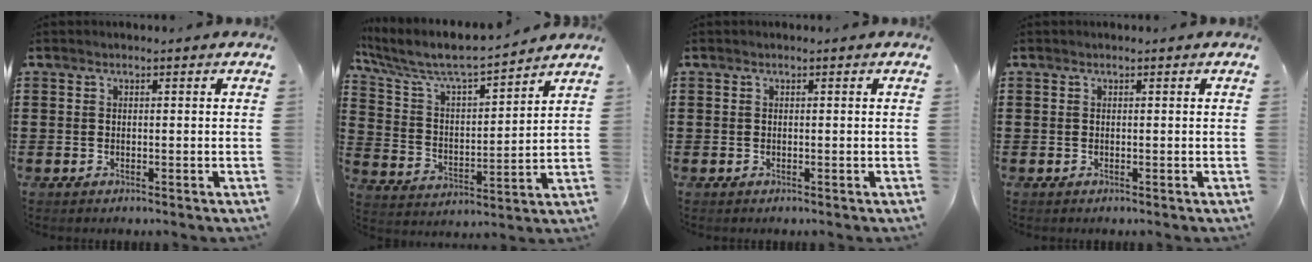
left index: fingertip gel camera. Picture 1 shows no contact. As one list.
[{"total": 7.1, "force": [6.4, 0.8, 3.2], "torque": [-0.090, -0.044, 0.103]}, {"total": 0.0}, {"total": 0.0}]